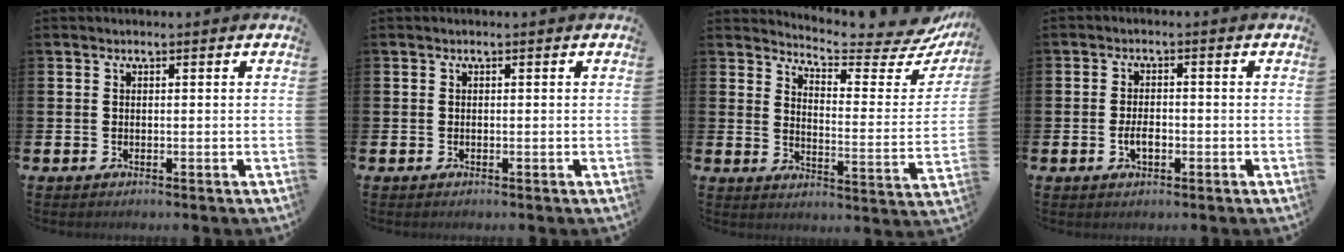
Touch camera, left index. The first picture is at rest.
{"total": 0.0}
{"total": 6.4, "force": [6.0, 0.6, 2.0], "torque": [-0.047, -0.057, 0.096]}
{"total": 2.6, "force": [-0.7, 1.4, 2.1], "torque": [-0.036, 0.003, -0.013]}